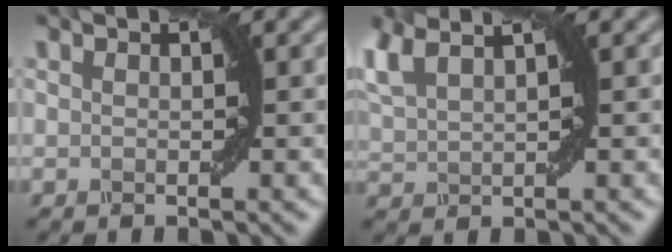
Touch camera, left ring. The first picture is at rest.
{"total": 4.8, "force": [2.9, 2.0, 3.3], "torque": [-0.087, 0.027, 0.045]}